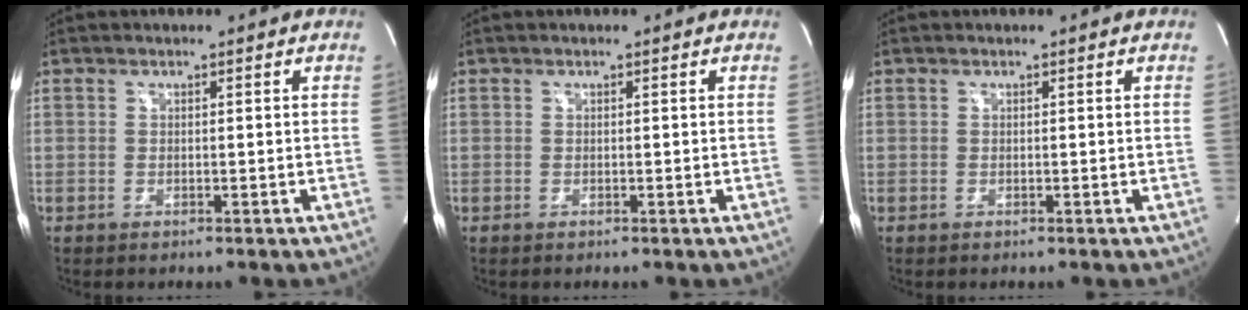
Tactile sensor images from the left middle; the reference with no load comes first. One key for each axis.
{"total": 0.0}
{"total": 0.0}